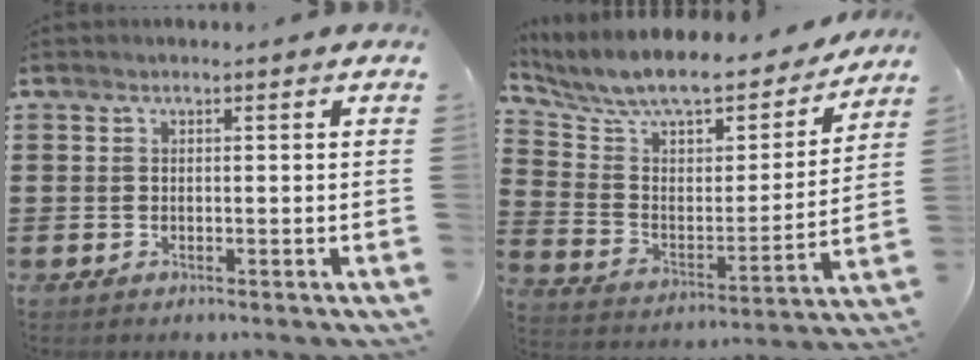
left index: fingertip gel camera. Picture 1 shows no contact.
{"total": 9.1, "force": [8.0, 2.2, 3.7], "torque": [-0.101, -0.055, 0.133]}